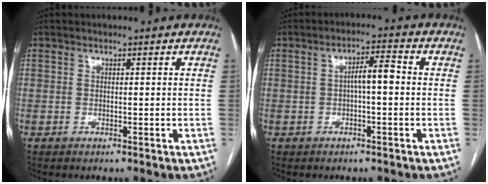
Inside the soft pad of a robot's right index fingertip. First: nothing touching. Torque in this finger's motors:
{"motor_torque": [0.66, 0.03, 0.23, 0.08]}